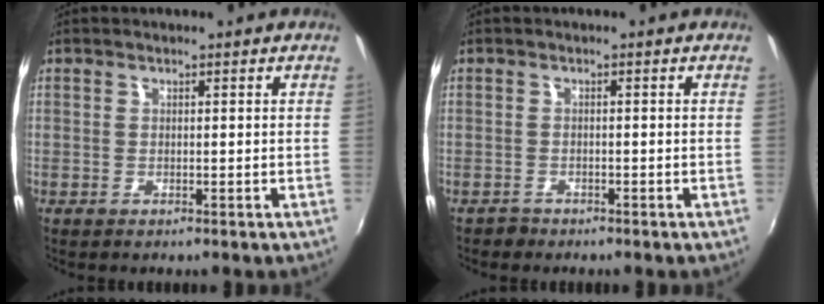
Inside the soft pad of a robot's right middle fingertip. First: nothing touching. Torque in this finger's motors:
{"motor_torque": [-0.25, -0.07, -0.07, -0.01]}